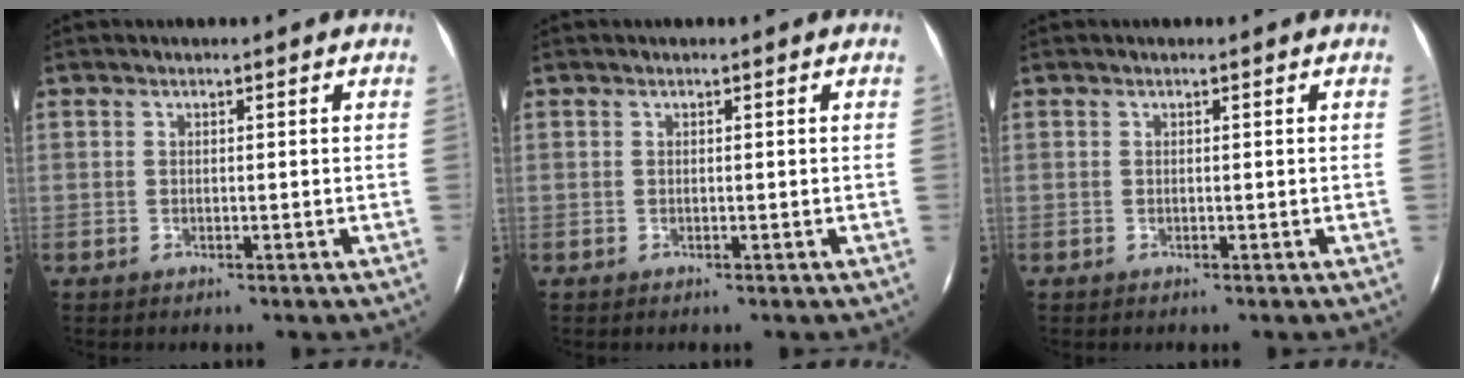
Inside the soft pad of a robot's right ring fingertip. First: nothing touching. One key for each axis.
{"total": 0.0}
{"total": 0.0}